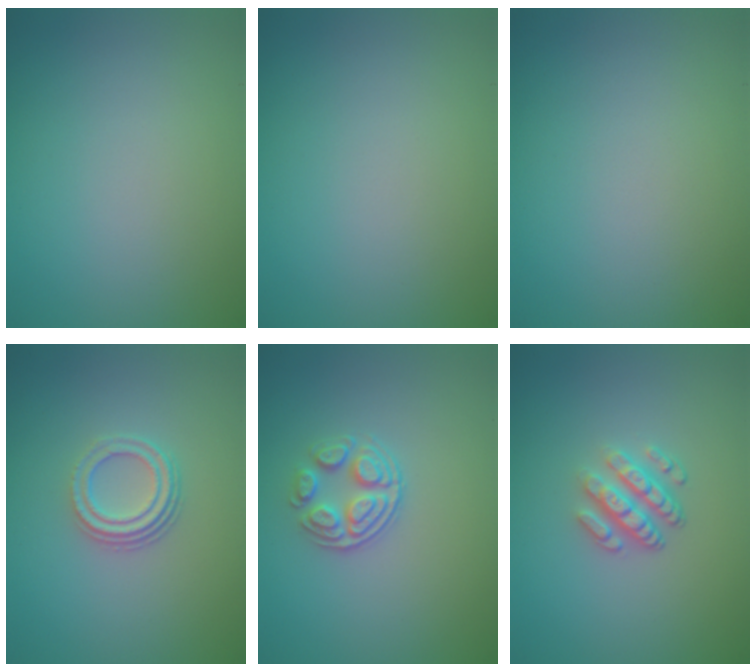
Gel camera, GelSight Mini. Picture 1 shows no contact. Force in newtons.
{"total": 0.0}
{"total": 0.0}
{"total": 3.2, "press": 2.3, "slide": 2.3}
{"total": 3.0, "press": 2.6, "slide": 1.5}
{"total": 3.4, "press": 2.5, "slide": 2.2}